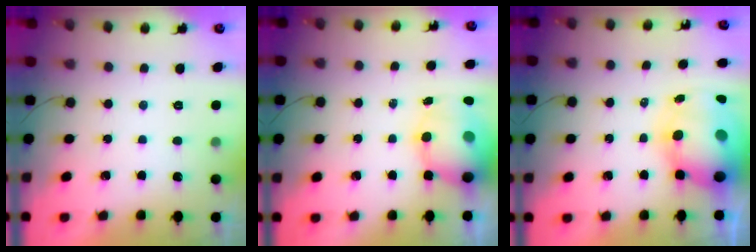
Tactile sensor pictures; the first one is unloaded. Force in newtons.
{"total": 10.8, "press": 10.4, "slide": 2.8}
{"total": 15.5, "press": 15.0, "slide": 4.1}